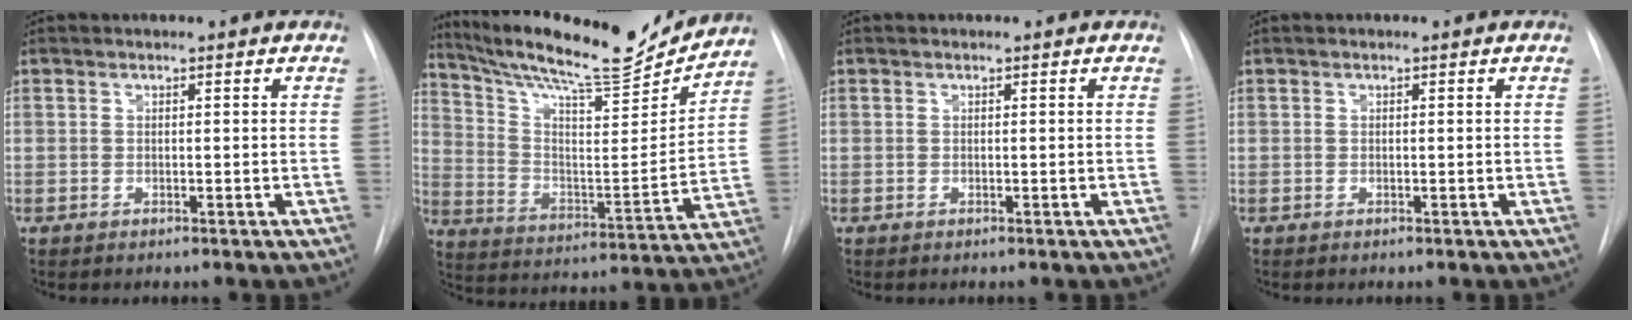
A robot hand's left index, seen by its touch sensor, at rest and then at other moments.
{"total": 21.3, "force": [19.6, 2.0, 8.0], "torque": [-0.143, -0.037, 0.301]}
{"total": 0.0}
{"total": 0.0}